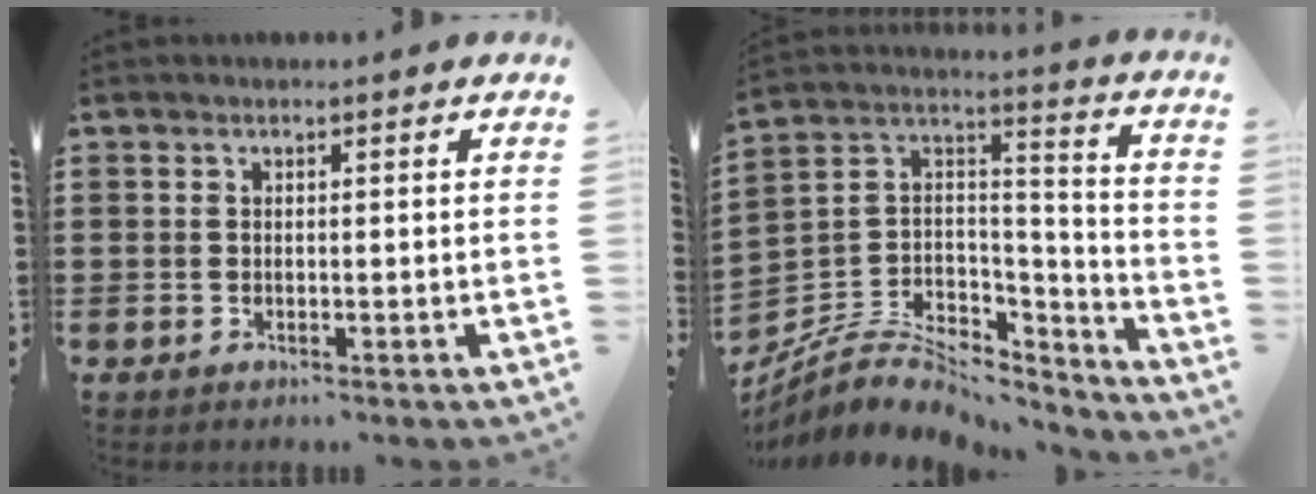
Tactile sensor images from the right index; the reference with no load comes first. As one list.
[{"total": 7.1, "force": [-4.5, 4.6, 2.8], "torque": [-0.070, 0.000, -0.083]}]